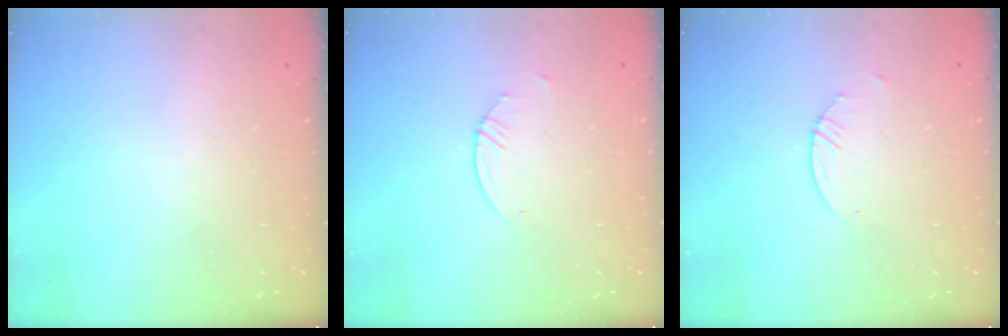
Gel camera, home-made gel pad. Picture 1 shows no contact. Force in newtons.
{"total": 0.8, "press": 0.8, "slide": 0.2}
{"total": 0.8, "press": 0.8, "slide": 0.2}